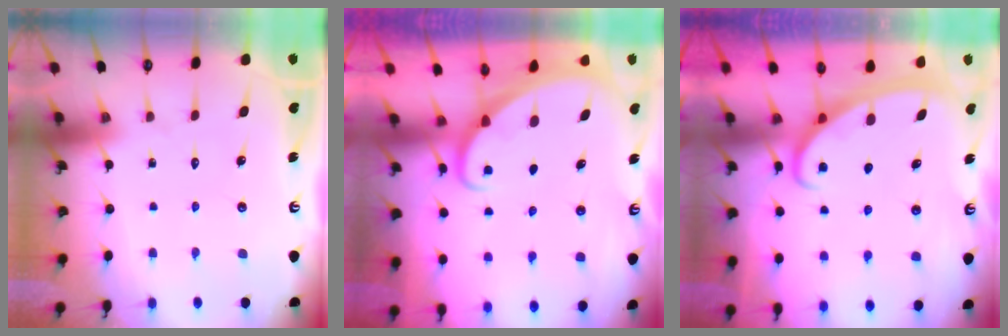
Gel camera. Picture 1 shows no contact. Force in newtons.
{"total": 1.7, "press": 1.7, "slide": 0.1}
{"total": 2.9, "press": 2.9, "slide": 0.3}